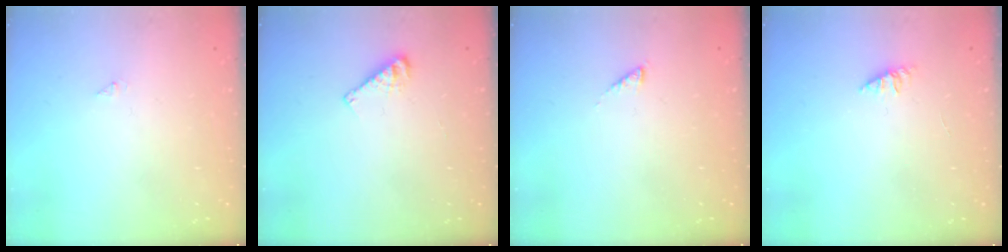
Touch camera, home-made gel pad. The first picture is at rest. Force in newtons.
{"total": 6.3, "press": 6.3, "slide": 0.4}
{"total": 1.2, "press": 1.2, "slide": 0.3}
{"total": 1.6, "press": 1.6, "slide": 0.4}